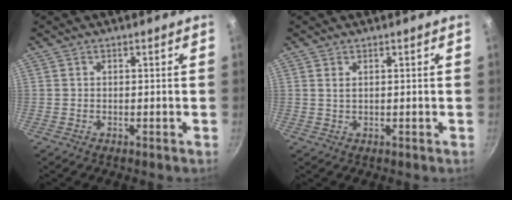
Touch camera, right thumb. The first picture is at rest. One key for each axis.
{"total": 1.2, "fx": 0.6, "fy": 0.6, "fz": 0.9, "tx": -0.016, "ty": -0.003, "tz": 0.011}